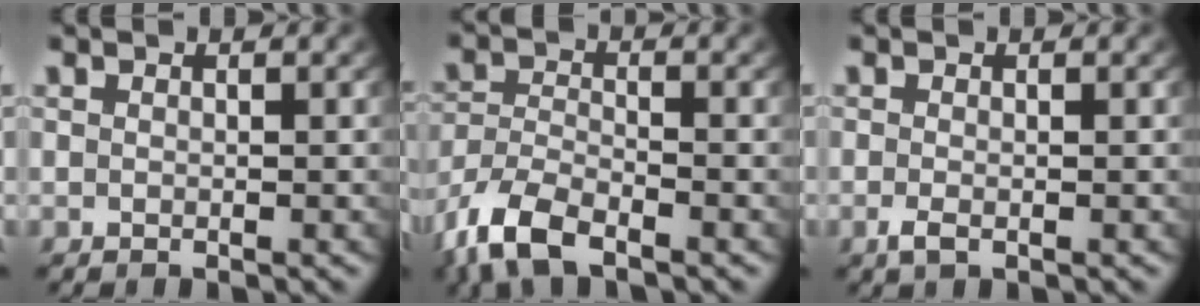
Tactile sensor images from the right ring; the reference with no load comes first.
{"total": 5.4, "force": [-3.5, 2.9, 3.0], "torque": [-0.082, -0.024, -0.054]}
{"total": 1.2, "force": [-0.8, 0.5, 0.8], "torque": [-0.026, -0.012, -0.010]}